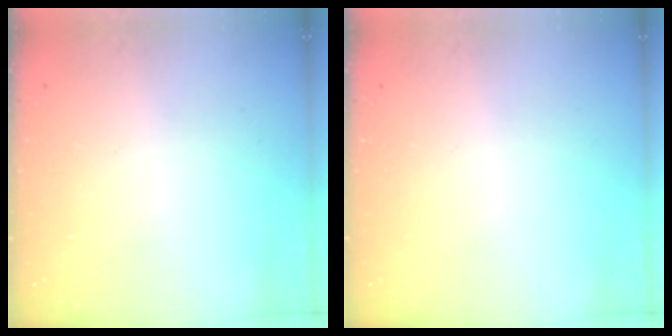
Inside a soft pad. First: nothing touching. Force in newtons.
{"total": 0.0}